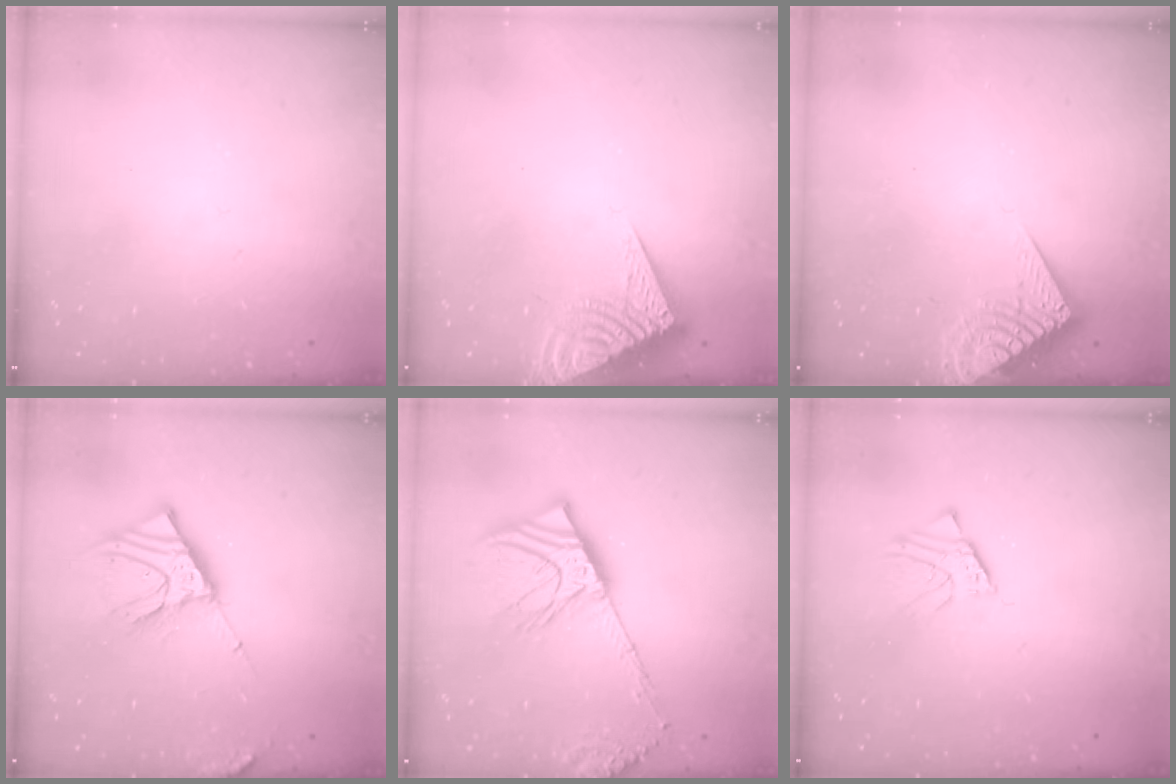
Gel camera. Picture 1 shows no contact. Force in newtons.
{"total": 13.2, "press": 13.1, "slide": 1.8}
{"total": 8.6, "press": 8.5, "slide": 0.7}
{"total": 11.2, "press": 11.1, "slide": 1.5}
{"total": 15.4, "press": 15.1, "slide": 2.9}
{"total": 1.4, "press": 1.4, "slide": 0.1}